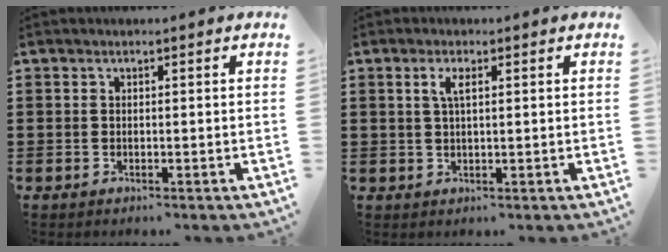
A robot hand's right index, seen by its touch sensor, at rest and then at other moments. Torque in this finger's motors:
{"motor_torque": [0.22, 0.18, 0.13, 0.07]}